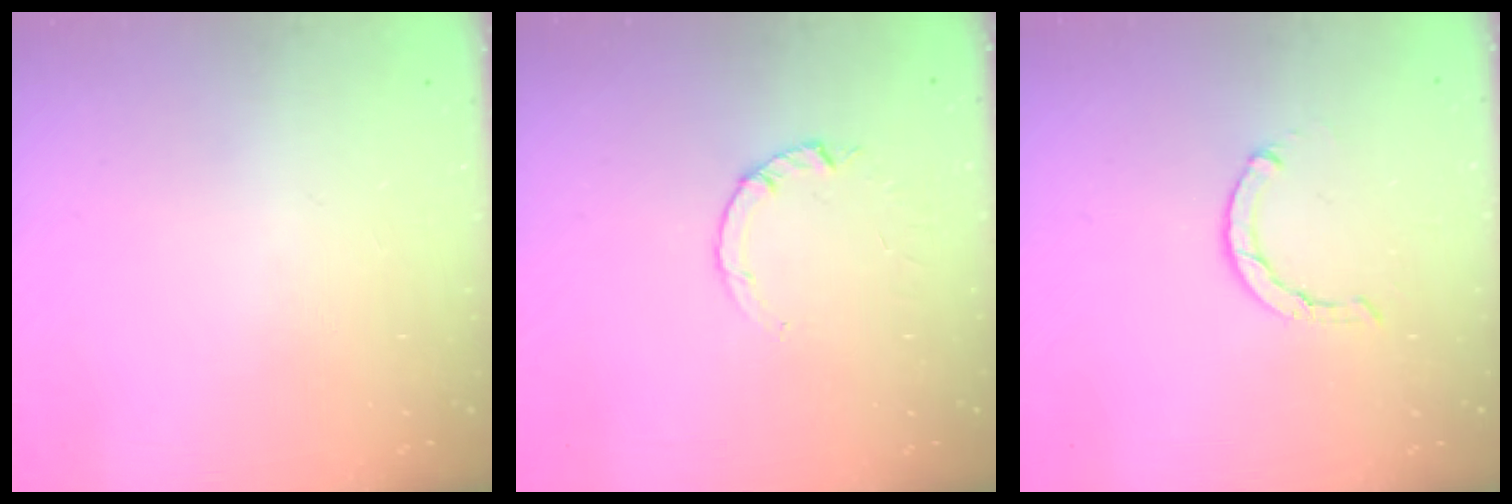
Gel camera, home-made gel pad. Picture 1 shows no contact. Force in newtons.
{"total": 1.0, "press": 0.9, "slide": 0.3}
{"total": 1.2, "press": 1.2, "slide": 0.2}